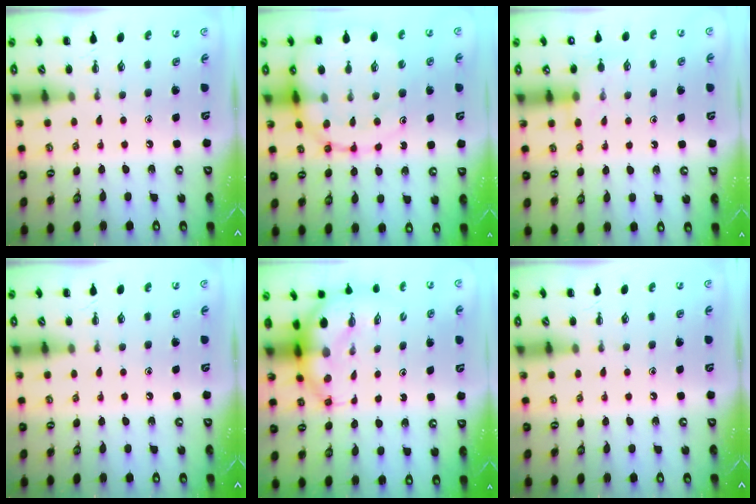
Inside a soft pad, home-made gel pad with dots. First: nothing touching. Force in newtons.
{"total": 17.1, "press": 16.8, "slide": 3.2}
{"total": 7.2, "press": 7.2, "slide": 0.4}
{"total": 0.0}
{"total": 7.0, "press": 6.9, "slide": 1.6}
{"total": 0.0}